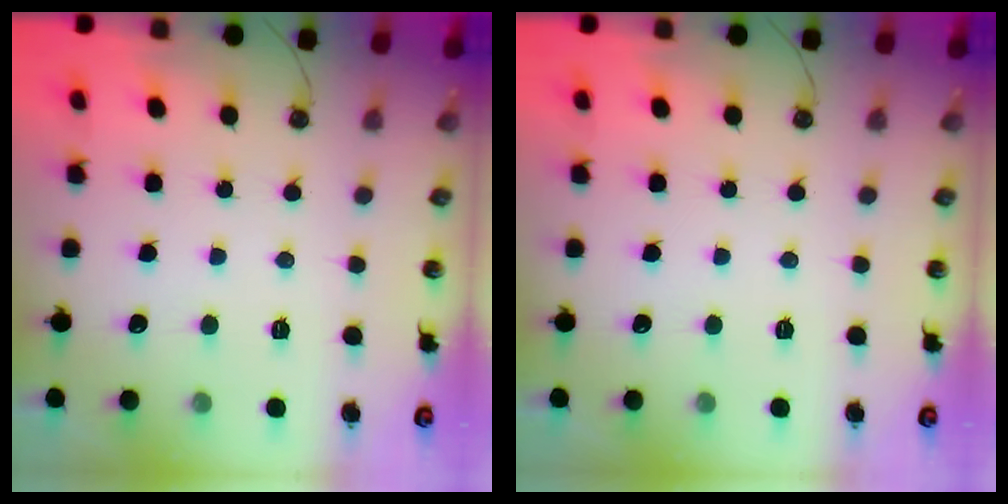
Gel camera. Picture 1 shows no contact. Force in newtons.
{"total": 0.0}